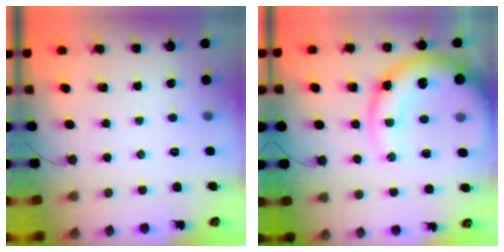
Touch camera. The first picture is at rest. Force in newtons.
{"total": 19.3, "press": 18.8, "slide": 4.4}